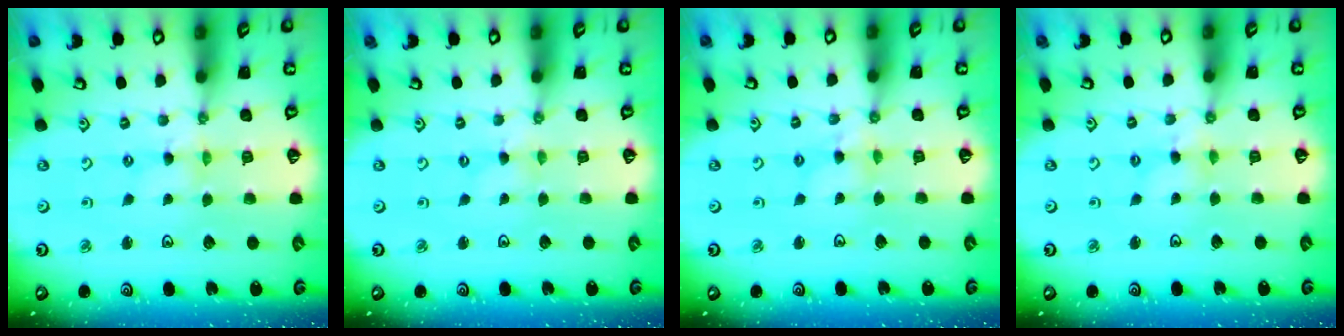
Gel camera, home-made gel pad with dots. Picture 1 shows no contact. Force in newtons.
{"total": 0.0}
{"total": 3.9, "press": 3.8, "slide": 0.3}
{"total": 2.6, "press": 2.6, "slide": 0.3}